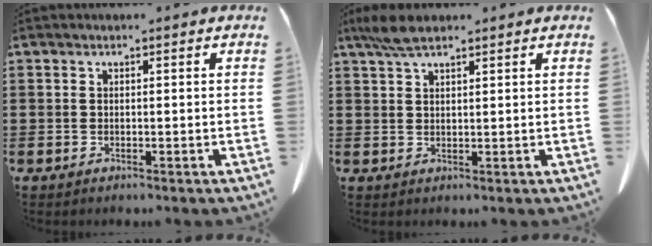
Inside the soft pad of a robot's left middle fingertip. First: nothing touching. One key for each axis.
{"total": 4.3, "fx": 2.9, "fy": 1.4, "fz": 2.9, "tx": -0.064, "ty": 0.005, "tz": 0.054}